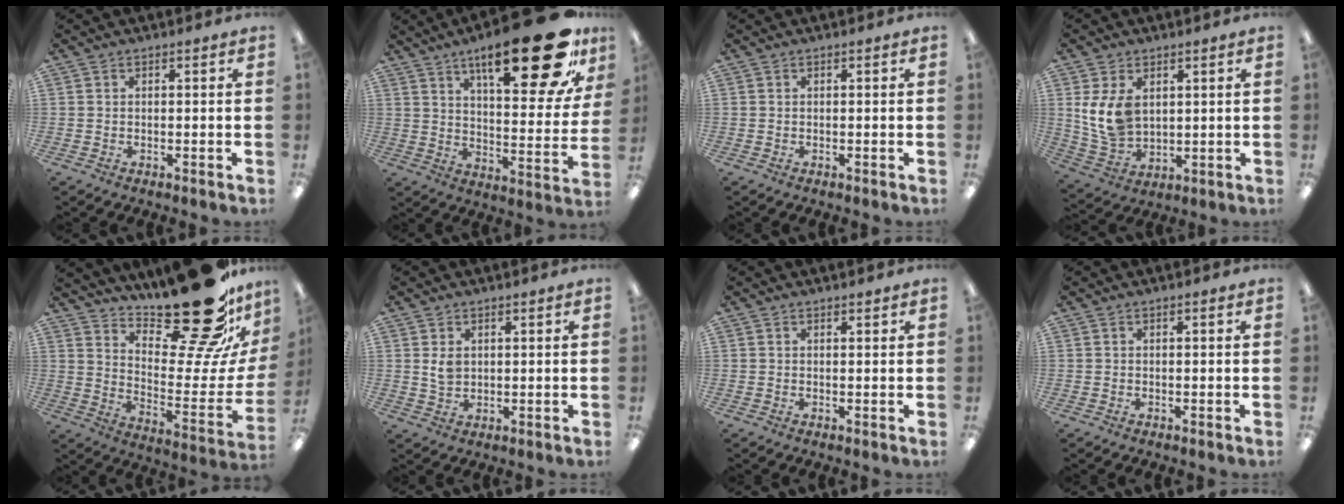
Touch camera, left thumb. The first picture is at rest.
{"total": 26.8, "force": [15.8, 8.3, 20.0], "torque": [-0.288, -0.094, 0.249]}
{"total": 0.0}
{"total": 9.9, "force": [3.2, 6.8, 6.4], "torque": [-0.146, -0.008, 0.062]}
{"total": 26.0, "force": [19.7, 7.8, 15.1], "torque": [-0.194, -0.144, 0.320]}
{"total": 3.7, "force": [1.6, 2.6, 2.1], "torque": [-0.039, -0.002, 0.029]}
{"total": 1.0, "force": [0.9, 0.2, 0.2], "torque": [0.003, -0.005, 0.016]}
{"total": 0.6, "force": [0.3, 0.0, 0.5], "torque": [-0.009, 0.002, 0.005]}